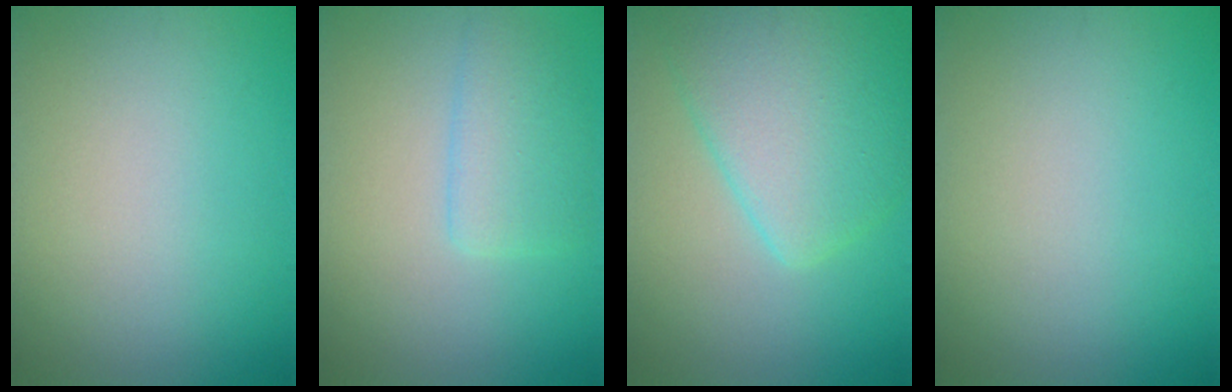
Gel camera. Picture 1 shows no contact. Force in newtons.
{"total": 2.9, "press": 2.8, "slide": 0.3}
{"total": 7.0, "press": 7.0, "slide": 0.5}
{"total": 0.0}